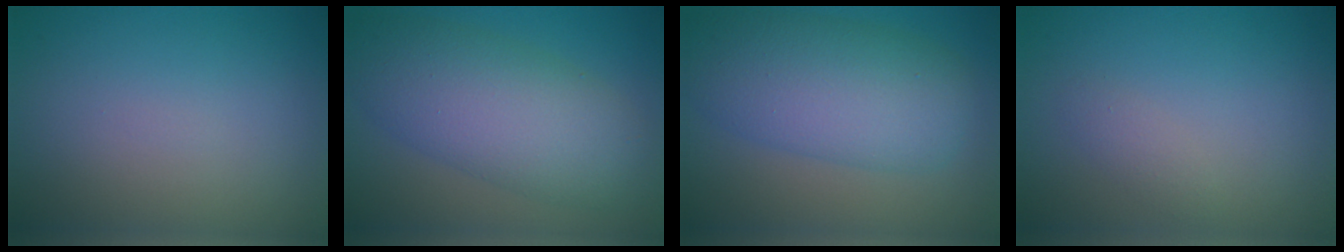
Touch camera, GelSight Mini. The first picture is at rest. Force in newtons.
{"total": 8.5, "press": 8.5, "slide": 0.1}
{"total": 8.3, "press": 8.3, "slide": 0.2}
{"total": 1.1, "press": 1.1, "slide": 0.1}